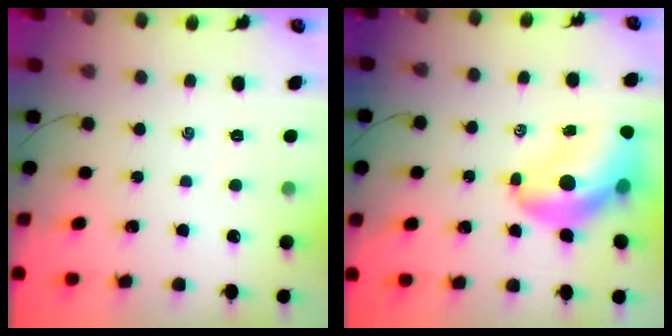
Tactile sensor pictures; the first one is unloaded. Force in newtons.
{"total": 12.1, "press": 11.6, "slide": 3.5}